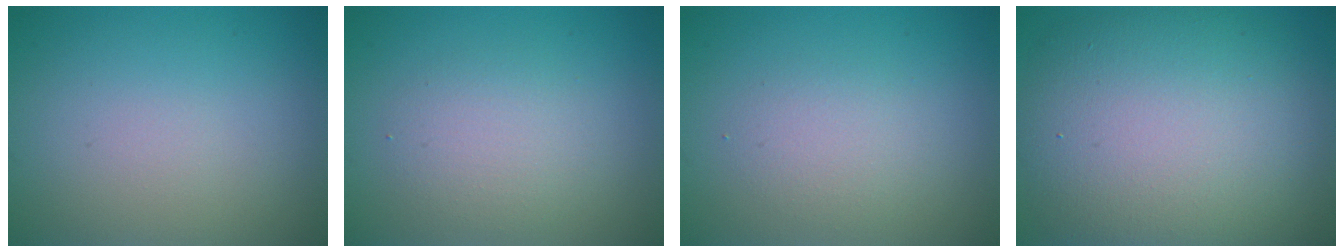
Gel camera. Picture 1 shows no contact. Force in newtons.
{"total": 2.6, "press": 2.6, "slide": 0.1}
{"total": 2.0, "press": 2.0, "slide": 0.1}
{"total": 12.8, "press": 12.8, "slide": 0.9}